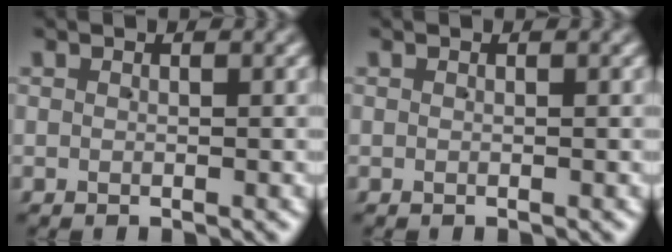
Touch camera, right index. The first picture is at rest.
{"total": 0.0}